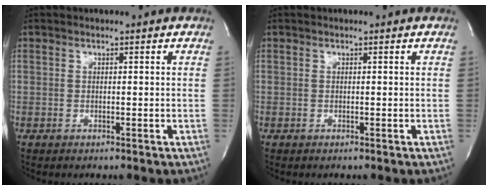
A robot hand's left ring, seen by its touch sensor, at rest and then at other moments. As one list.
[{"total": 0.0}]